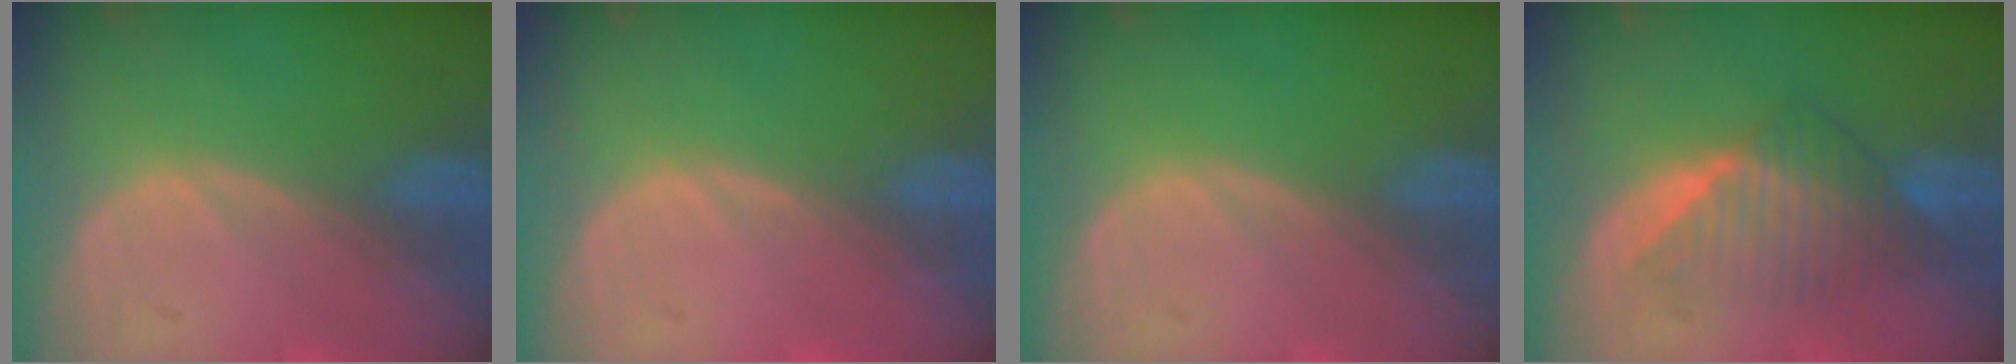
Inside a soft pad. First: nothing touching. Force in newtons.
{"total": 0.5, "press": 0.1, "slide": 0.5}
{"total": 0.0}
{"total": 6.7, "press": 6.4, "slide": 2.1}